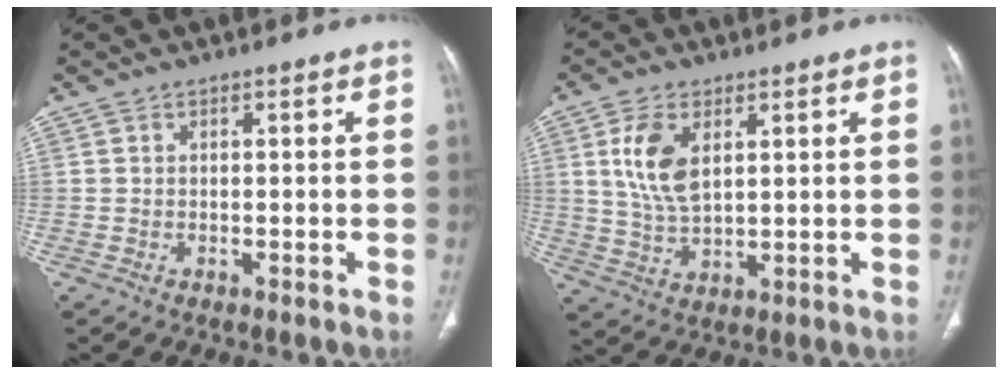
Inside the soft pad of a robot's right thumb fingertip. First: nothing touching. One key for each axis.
{"total": 9.1, "fx": 3.0, "fy": 4.9, "fz": 7.1, "tx": -0.140, "ty": -0.011, "tz": 0.064}